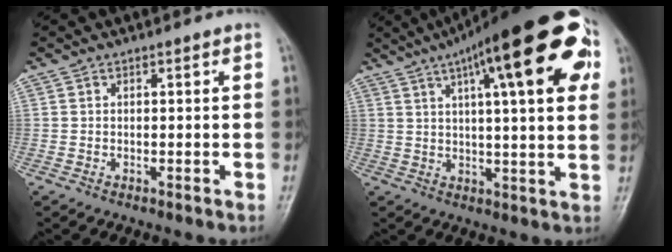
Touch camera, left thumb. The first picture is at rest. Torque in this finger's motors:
{"motor_torque": [1.25, 1.06, 2.08, -0.69, 0.22]}